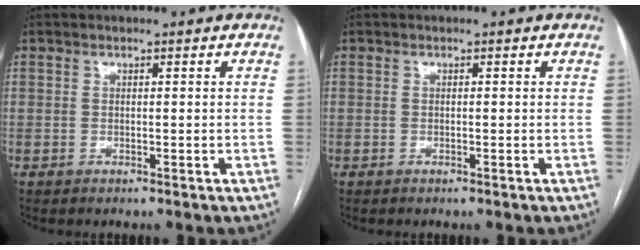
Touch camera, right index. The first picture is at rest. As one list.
[{"total": 0.0}]